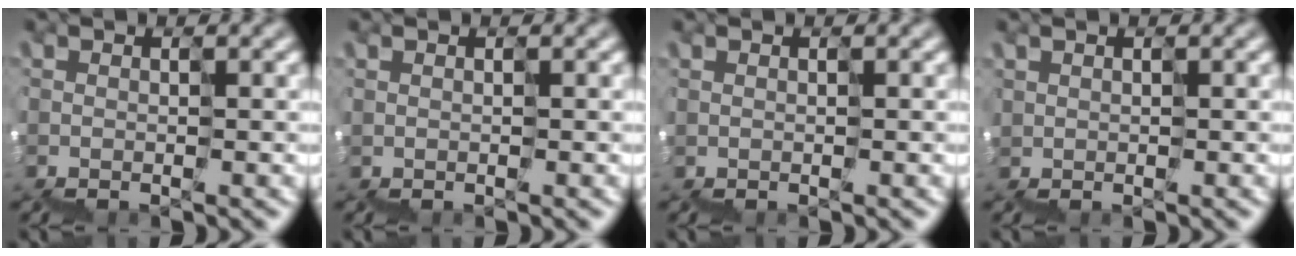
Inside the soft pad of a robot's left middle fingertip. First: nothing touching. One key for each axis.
{"total": 0.0}
{"total": 0.0}
{"total": 0.9, "fx": -0.3, "fy": 0.5, "fz": 0.7, "tx": -0.026, "ty": -0.004, "tz": 0.008}